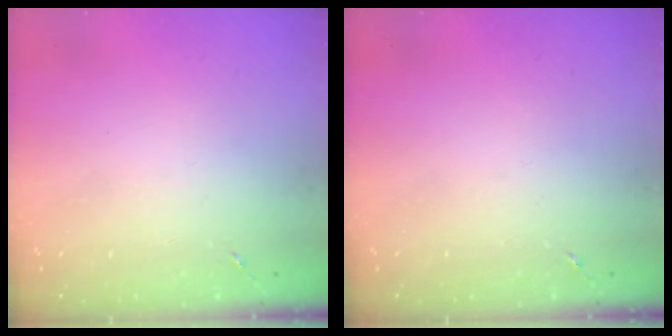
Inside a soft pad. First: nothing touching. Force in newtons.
{"total": 0.0}